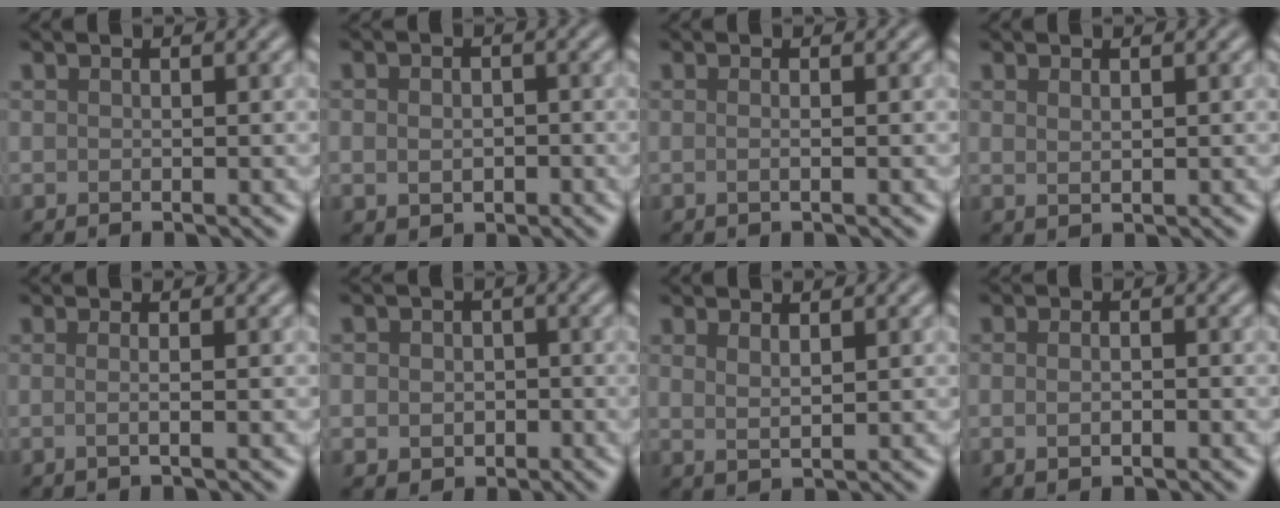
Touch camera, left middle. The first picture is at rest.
{"total": 2.2, "force": [-0.3, 1.8, 1.4], "torque": [-0.014, -0.006, -0.005]}
{"total": 1.1, "force": [0.0, 0.5, 1.0], "torque": [-0.012, -0.008, -0.011]}
{"total": 0.8, "force": [0.4, 0.3, 0.6], "torque": [-0.014, -0.002, 0.011]}
{"total": 1.8, "force": [0.0, 0.8, 1.6], "torque": [-0.014, -0.006, -0.019]}
{"total": 3.3, "force": [-0.4, 2.9, 1.5], "torque": [-0.003, -0.003, -0.018]}
{"total": 1.4, "force": [0.8, 0.4, 1.1], "torque": [-0.021, -0.005, 0.018]}
{"total": 2.5, "force": [-0.2, 1.5, 2.0], "torque": [-0.019, 0.004, -0.012]}